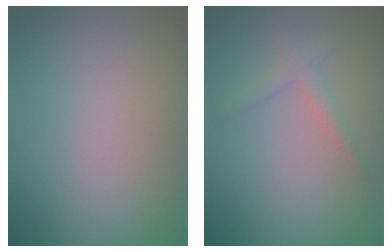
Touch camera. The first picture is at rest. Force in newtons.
{"total": 1.7, "press": 1.7, "slide": 0.1}